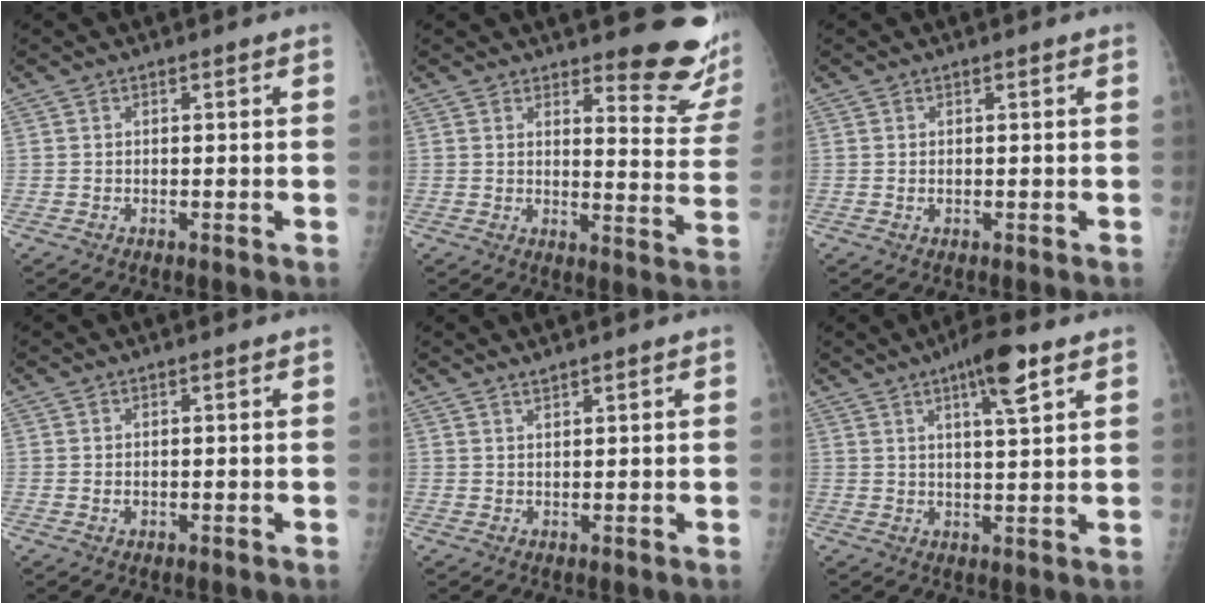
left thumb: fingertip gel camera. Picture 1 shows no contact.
{"total": 13.2, "force": [10.9, 3.2, 6.8], "torque": [-0.050, -0.103, 0.124]}
{"total": 0.8, "force": [0.3, 0.3, 0.7], "torque": [-0.005, 0.000, 0.007]}
{"total": 1.0, "force": [0.3, 0.6, 0.8], "torque": [-0.009, -0.002, 0.010]}
{"total": 1.7, "force": [1.5, 0.1, 0.8], "torque": [-0.007, -0.006, 0.029]}
{"total": 8.1, "force": [4.3, 1.6, 6.7], "torque": [-0.096, -0.017, 0.069]}